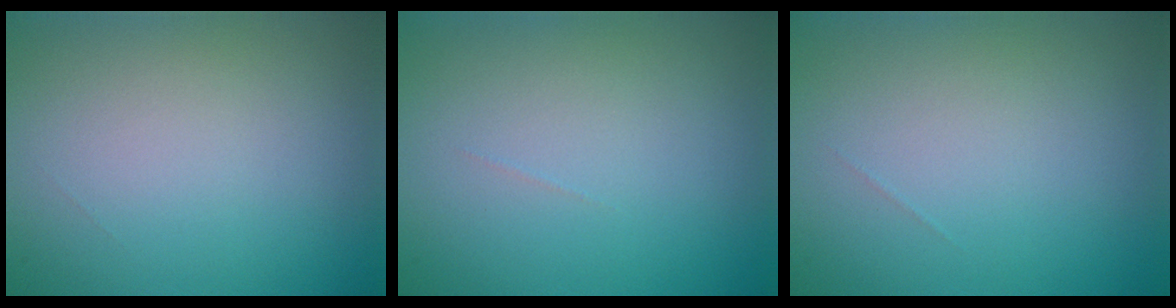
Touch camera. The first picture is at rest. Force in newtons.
{"total": 0.0}
{"total": 0.0}